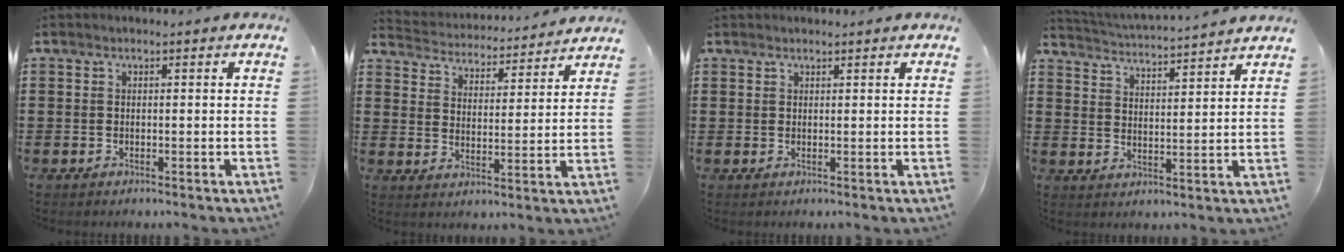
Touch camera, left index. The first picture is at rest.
{"total": 4.2, "force": [4.2, 0.0, -0.2], "torque": [-0.022, -0.035, 0.067]}
{"total": 0.8, "force": [0.8, 0.0, 0.1], "torque": [-0.004, 0.000, 0.016]}
{"total": 3.6, "force": [3.5, -0.7, 0.1], "torque": [-0.022, -0.029, 0.056]}